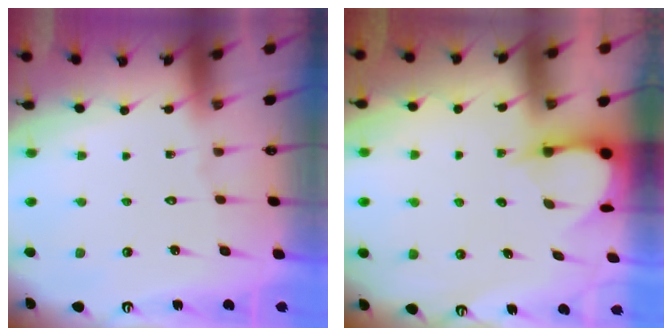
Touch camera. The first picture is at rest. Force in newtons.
{"total": 3.6, "press": 3.5, "slide": 0.3}